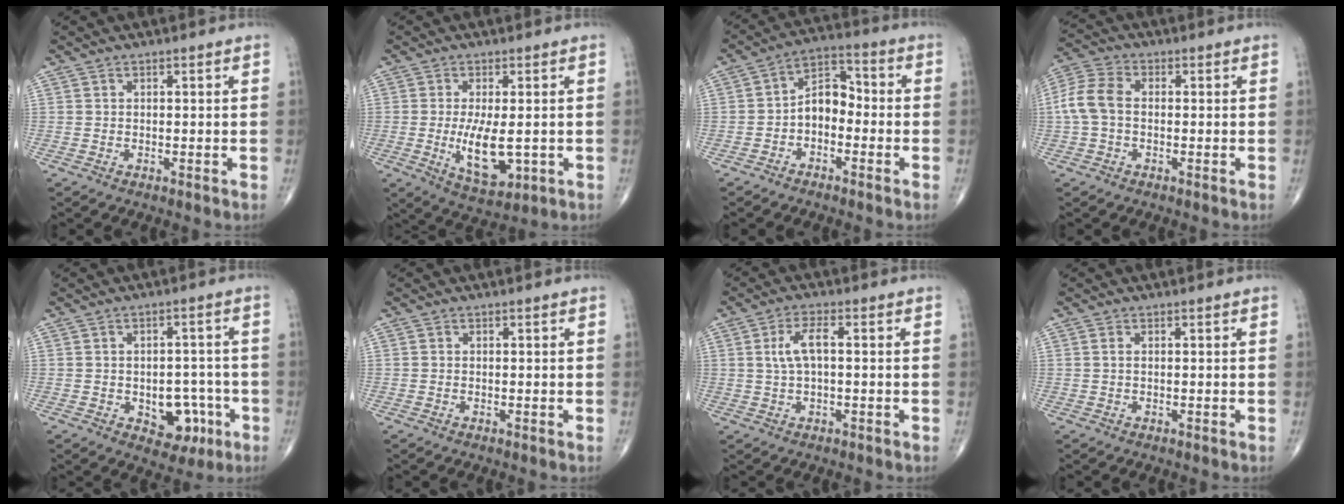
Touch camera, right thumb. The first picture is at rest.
{"total": 9.0, "force": [-1.1, 3.7, 8.1], "torque": [-0.137, -0.021, -0.008]}
{"total": 7.2, "force": [-1.9, 4.8, 5.0], "torque": [-0.065, 0.039, -0.050]}
{"total": 7.3, "force": [-0.3, 4.8, 5.4], "torque": [-0.120, 0.020, -0.014]}
{"total": 8.2, "force": [-2.8, 5.6, 5.3], "torque": [-0.031, 0.023, -0.028]}
{"total": 0.0}
{"total": 4.9, "force": [0.6, 1.8, 4.5], "torque": [-0.105, 0.014, 0.010]}
{"total": 0.7, "force": [0.1, 0.3, 0.7], "torque": [-0.017, 0.001, 0.002]}